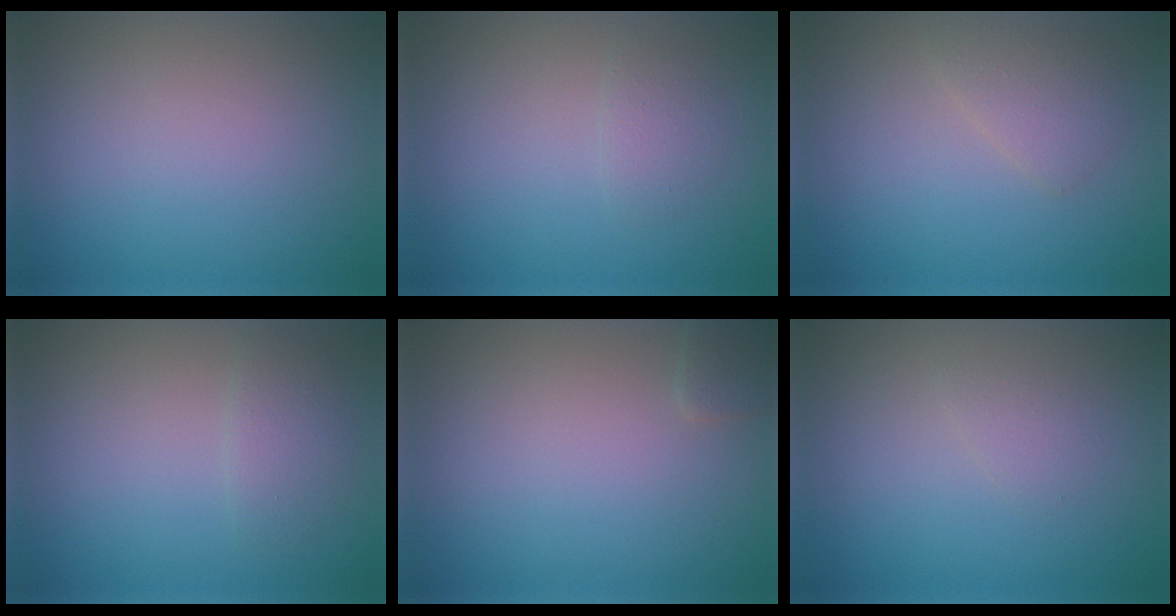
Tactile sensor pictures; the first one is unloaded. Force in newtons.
{"total": 1.2, "press": 1.2, "slide": 0.1}
{"total": 1.7, "press": 1.7, "slide": 0.1}
{"total": 1.5, "press": 1.5, "slide": 0.1}
{"total": 0.8, "press": 0.8, "slide": 0.0}
{"total": 0.8, "press": 0.8, "slide": 0.0}